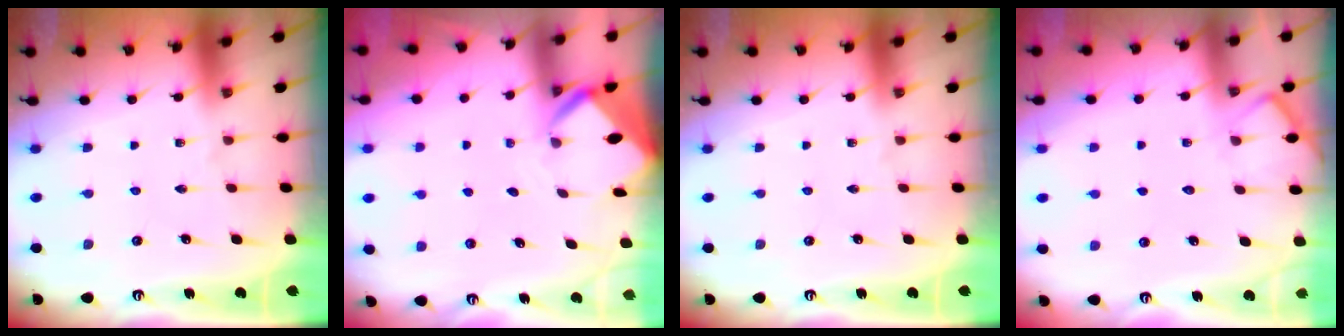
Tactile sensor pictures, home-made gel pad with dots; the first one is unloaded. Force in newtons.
{"total": 3.3, "press": 3.3, "slide": 0.1}
{"total": 0.0}
{"total": 6.0, "press": 6.0, "slide": 0.8}